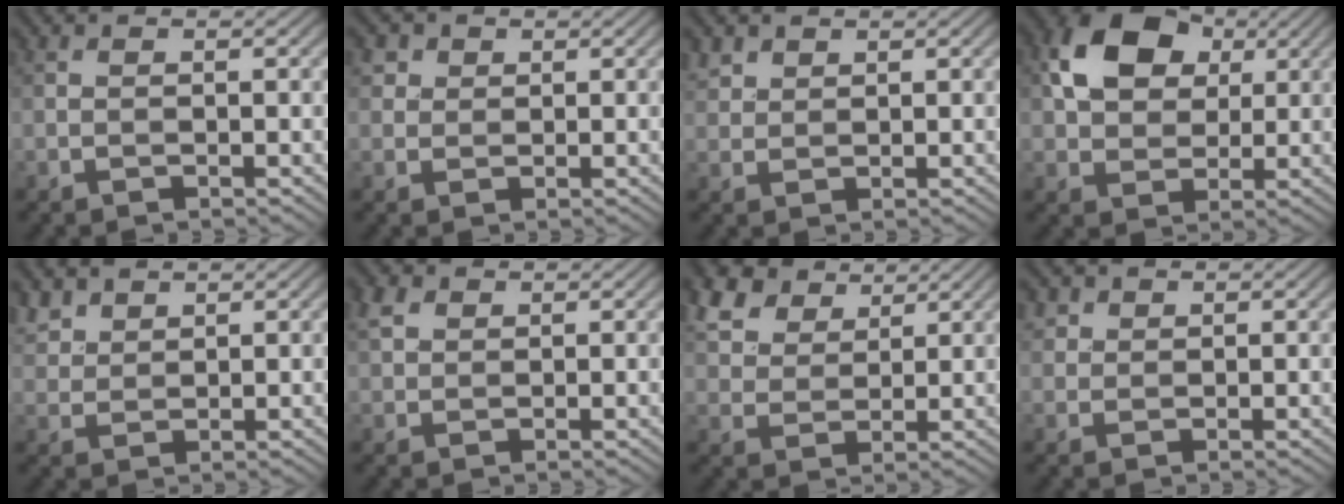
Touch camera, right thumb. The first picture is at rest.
{"total": 2.8, "force": [1.6, 2.2, 0.9], "torque": [-0.029, -0.003, 0.031]}
{"total": 2.2, "force": [1.7, 1.3, 0.6], "torque": [-0.016, 0.002, 0.039]}
{"total": 10.3, "force": [3.5, 7.4, 6.3], "torque": [-0.139, 0.011, 0.056]}
{"total": 3.4, "force": [2.6, 1.8, 1.3], "torque": [-0.036, 0.005, 0.059]}
{"total": 2.5, "force": [1.3, 1.7, 1.3], "torque": [-0.032, 0.009, 0.026]}
{"total": 7.6, "force": [5.1, 4.4, 3.6], "torque": [-0.099, 0.013, 0.098]}
{"total": 1.9, "force": [1.2, 1.4, 0.4], "torque": [-0.014, -0.002, 0.029]}